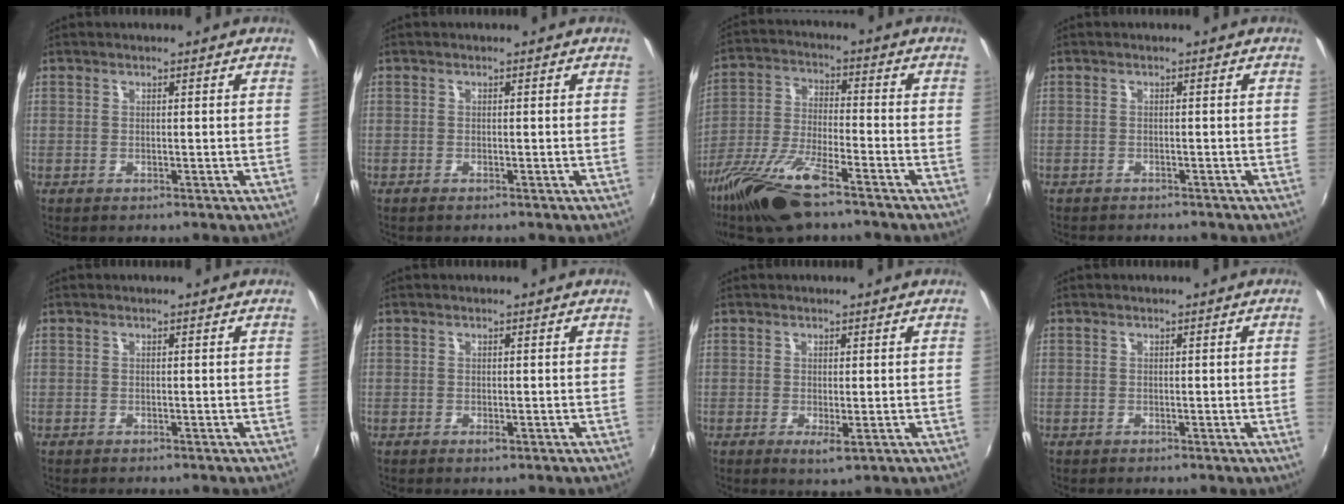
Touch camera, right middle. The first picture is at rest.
{"total": 0.7, "force": [-0.6, 0.1, 0.4], "torque": [-0.008, -0.003, -0.012]}
{"total": 14.9, "force": [-10.5, 3.5, 10.0], "torque": [-0.212, -0.033, -0.205]}
{"total": 2.9, "force": [-2.8, 0.6, 0.8], "torque": [-0.023, -0.014, -0.042]}
{"total": 0.0}
{"total": 0.7, "force": [-0.3, 0.4, 0.4], "torque": [-0.007, -0.002, -0.005]}
{"total": 2.0, "force": [-0.4, 0.4, 2.0], "torque": [-0.037, -0.010, -0.006]}
{"total": 1.0, "force": [0.0, -0.6, 0.8], "torque": [-0.006, -0.007, 0.001]}